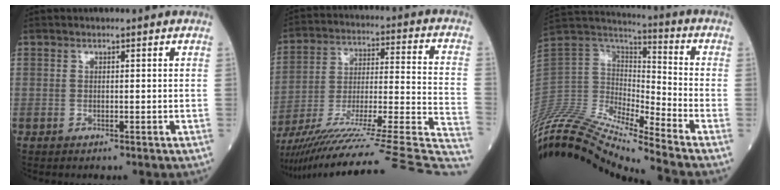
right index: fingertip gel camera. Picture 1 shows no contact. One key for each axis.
{"total": 33.2, "fx": -28.9, "fy": -0.6, "fz": 16.2, "tx": -0.160, "ty": -0.022, "tz": -0.415}
{"total": 20.1, "fx": -18.9, "fy": 0.9, "fz": 6.8, "tx": -0.132, "ty": 0.039, "tz": -0.339}